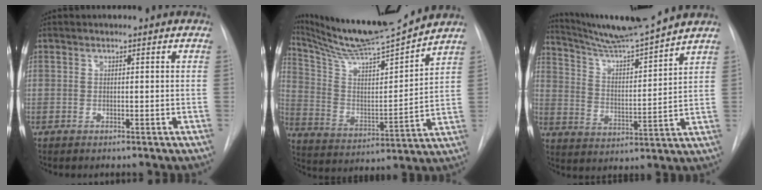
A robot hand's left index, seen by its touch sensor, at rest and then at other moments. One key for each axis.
{"total": 16.8, "fx": 15.5, "fy": -1.0, "fz": 6.5, "tx": -0.124, "ty": -0.023, "tz": 0.264}
{"total": 11.6, "fx": 10.8, "fy": -1.9, "fz": 3.9, "tx": -0.077, "ty": -0.015, "tz": 0.187}